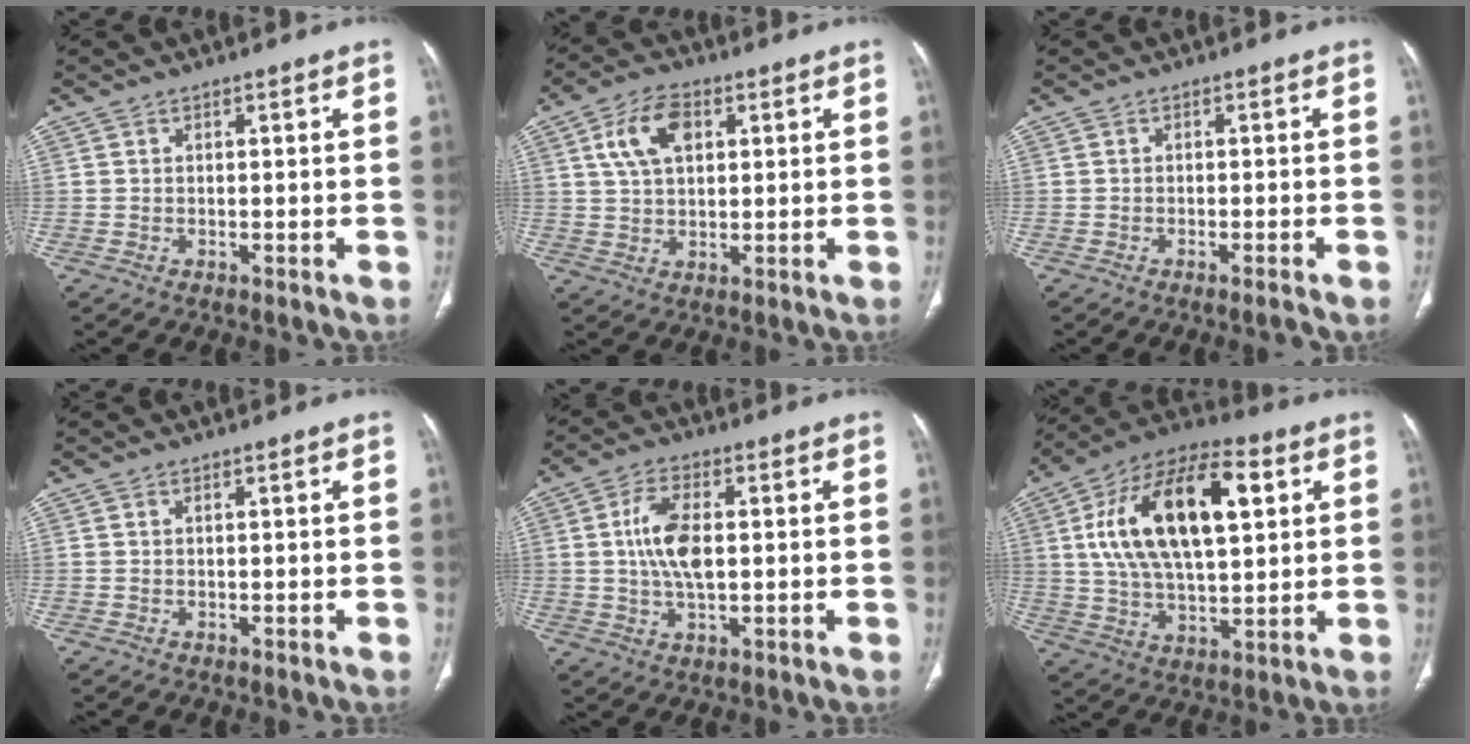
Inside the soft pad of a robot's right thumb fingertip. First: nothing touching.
{"total": 9.1, "force": [2.8, 5.5, 6.7], "torque": [-0.119, 0.007, 0.049]}
{"total": 2.0, "force": [-1.5, -0.2, 1.4], "torque": [-0.029, 0.004, -0.019]}
{"total": 0.0}
{"total": 8.8, "force": [0.7, 4.3, 7.6], "torque": [-0.150, 0.003, 0.014]}
{"total": 23.0, "force": [5.9, 11.1, 19.2], "torque": [-0.327, 0.007, 0.094]}